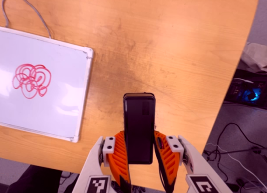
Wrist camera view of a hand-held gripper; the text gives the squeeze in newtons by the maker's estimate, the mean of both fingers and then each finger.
{"total": 5.2, "left": 3.6, "right": 6.8}